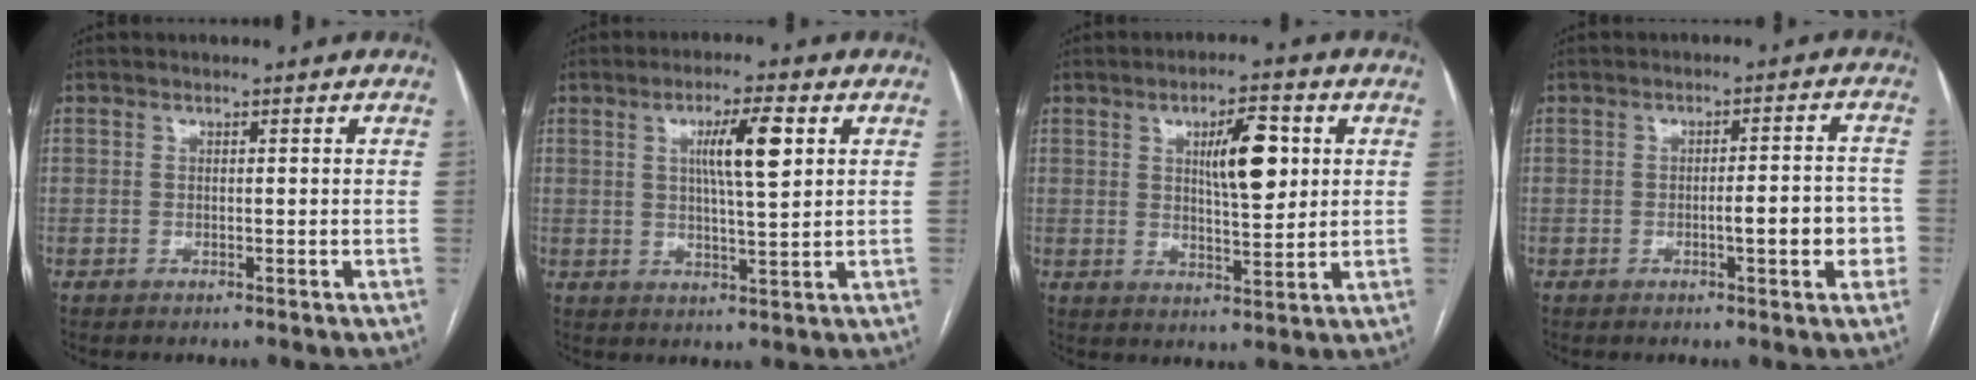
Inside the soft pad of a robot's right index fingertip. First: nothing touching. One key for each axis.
{"total": 7.3, "fx": 2.3, "fy": 0.6, "fz": 6.9, "tx": -0.119, "ty": 0.005, "tz": 0.039}
{"total": 8.3, "fx": 2.4, "fy": 2.2, "fz": 7.6, "tx": -0.122, "ty": 0.007, "tz": 0.042}
{"total": 5.9, "fx": -1.6, "fy": 1.4, "fz": 5.5, "tx": -0.072, "ty": 0.016, "tz": -0.016}